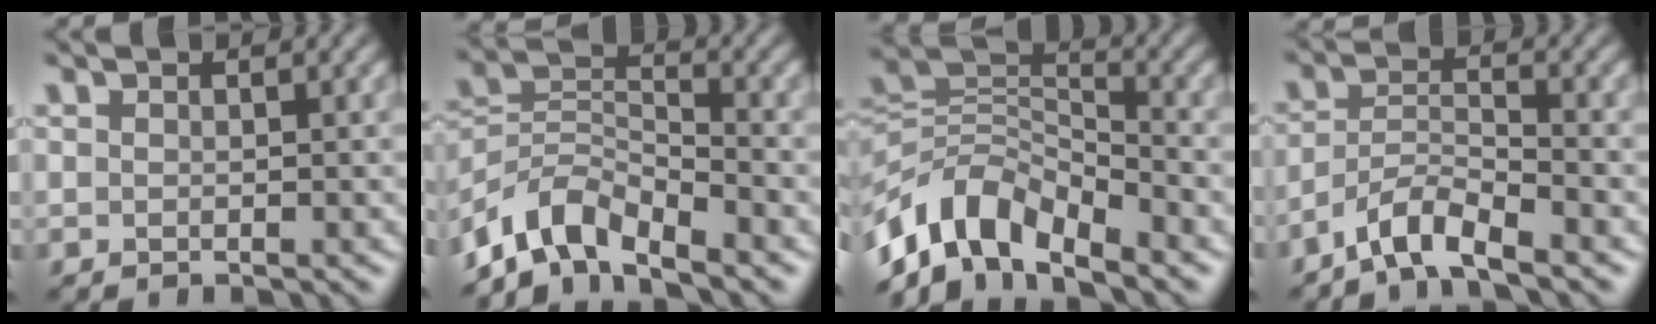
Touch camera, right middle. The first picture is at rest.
{"total": 5.9, "force": [-4.8, 2.2, 2.6], "torque": [-0.041, -0.001, -0.102]}
{"total": 8.7, "force": [-5.6, 4.3, 5.1], "torque": [-0.084, 0.000, -0.115]}
{"total": 4.0, "force": [-3.3, 0.6, 2.2], "torque": [-0.038, 0.005, -0.074]}